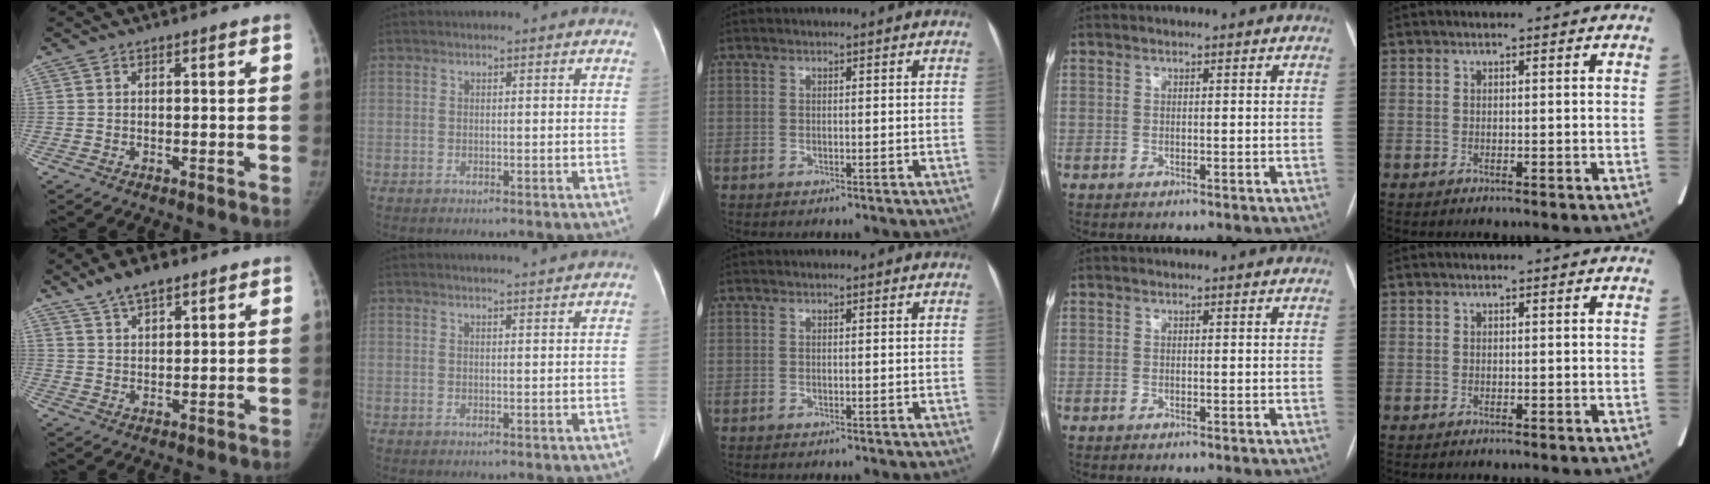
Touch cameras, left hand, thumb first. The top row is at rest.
{"thumb": {"total": 6.8, "force": [4.9, 2.8, 3.9], "torque": [-0.054, -0.015, 0.089]}, "index": {"total": 4.3, "force": [4.1, -0.3, 1.3], "torque": [-0.018, 0.010, 0.046]}}